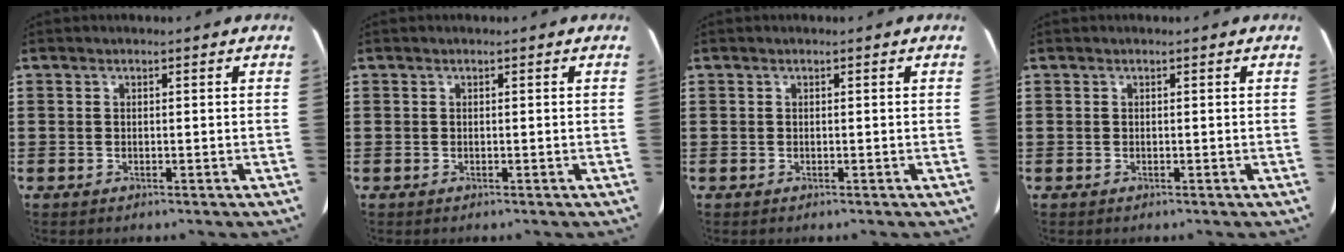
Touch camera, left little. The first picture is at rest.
{"total": 0.0}
{"total": 0.0}
{"total": 0.0}